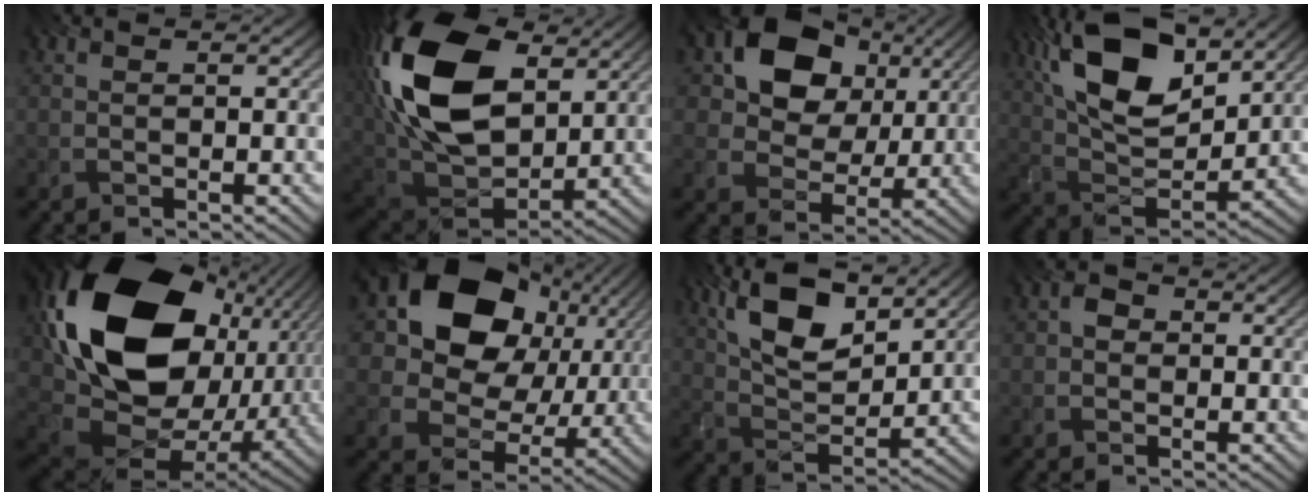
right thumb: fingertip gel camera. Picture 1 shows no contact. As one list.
[{"total": 20.3, "force": [6.9, 12.3, 14.6], "torque": [-0.350, 0.031, 0.119]}, {"total": 12.6, "force": [4.4, 9.6, 6.9], "torque": [-0.137, 0.009, 0.066]}, {"total": 16.6, "force": [8.2, 7.9, 12.2], "torque": [-0.258, 0.014, 0.139]}, {"total": 22.1, "force": [5.4, 16.0, 14.3], "torque": [-0.346, -0.027, 0.122]}, {"total": 15.6, "force": [5.0, 11.9, 8.9], "torque": [-0.159, 0.011, 0.078]}, {"total": 12.3, "force": [6.5, 5.4, 8.9], "torque": [-0.189, 0.006, 0.125]}, {"total": 1.8, "force": [-0.1, 1.6, 0.7], "torque": [-0.011, 0.001, -0.010]}]